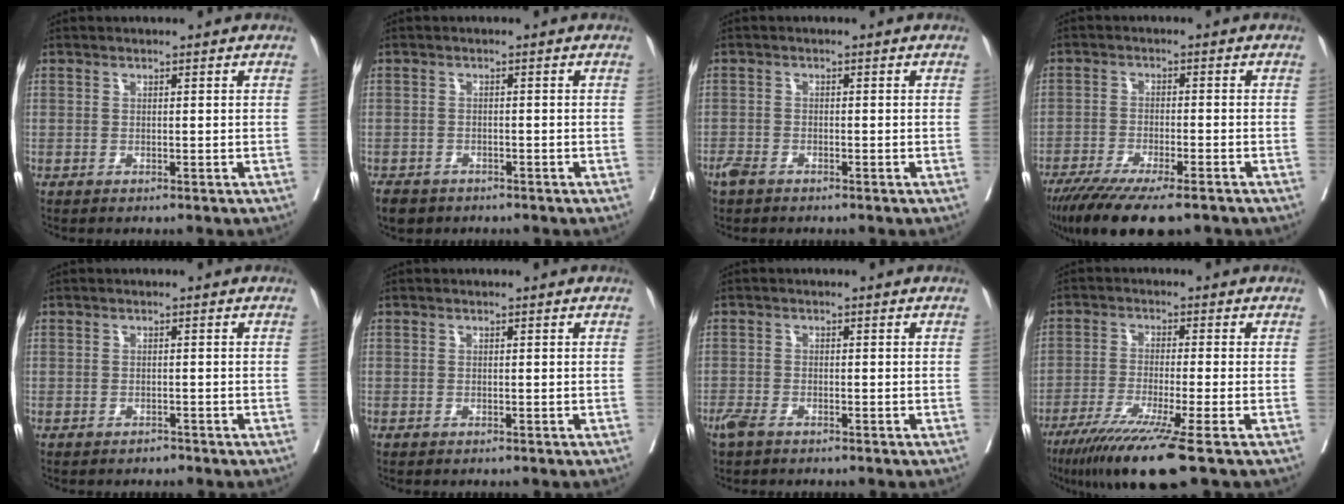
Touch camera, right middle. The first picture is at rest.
{"total": 4.5, "force": [-3.5, 2.5, 1.3], "torque": [-0.022, -0.002, -0.053]}
{"total": 2.1, "force": [-1.7, 0.8, 1.0], "torque": [-0.025, -0.003, -0.031]}
{"total": 13.2, "force": [-10.1, 2.3, 8.2], "torque": [-0.132, -0.028, -0.162]}
{"total": 0.6, "force": [-0.5, 0.2, 0.0], "torque": [0.000, -0.001, -0.010]}
{"total": 0.0}
{"total": 2.7, "force": [-2.0, 0.8, 1.5], "torque": [-0.035, -0.005, -0.038]}
{"total": 11.0, "force": [-7.2, -1.3, 8.3], "torque": [-0.137, -0.035, -0.120]}